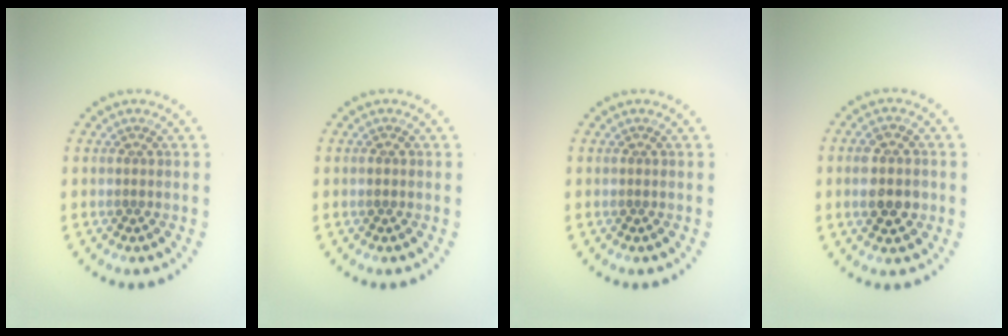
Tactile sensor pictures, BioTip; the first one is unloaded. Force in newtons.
{"total": 0.8, "press": 0.8, "slide": 0.1}
{"total": 0.0}
{"total": 3.9, "press": 3.8, "slide": 0.3}